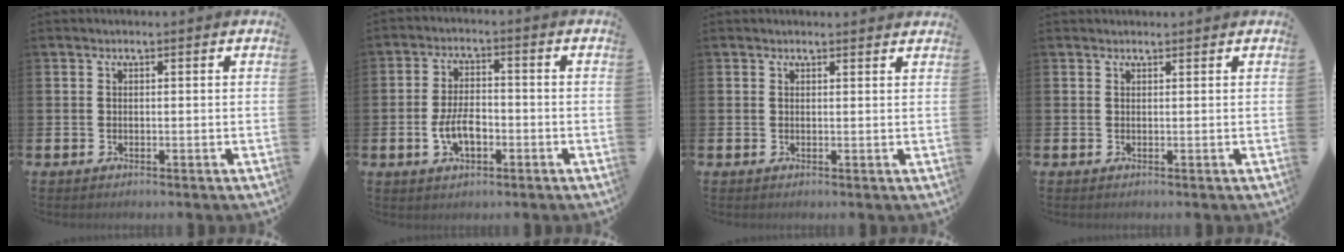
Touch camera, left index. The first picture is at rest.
{"total": 5.1, "force": [-1.5, 2.8, 4.0], "torque": [-0.072, 0.004, -0.029]}
{"total": 0.8, "force": [0.8, 0.1, 0.0], "torque": [0.008, -0.002, 0.013]}
{"total": 0.6, "force": [0.6, 0.0, 0.0], "torque": [0.010, -0.006, 0.009]}